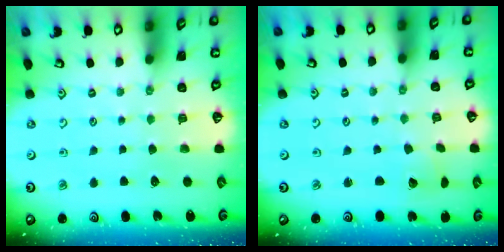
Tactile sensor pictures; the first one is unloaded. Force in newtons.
{"total": 3.5, "press": 3.5, "slide": 0.1}